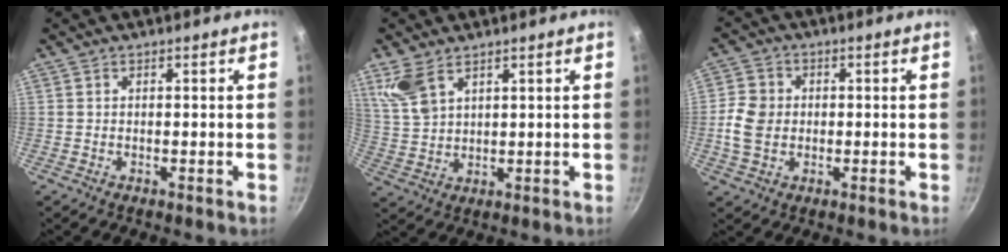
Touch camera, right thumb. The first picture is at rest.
{"total": 6.9, "force": [4.3, 3.5, 4.1], "torque": [-0.078, -0.017, 0.100]}
{"total": 7.2, "force": [-0.5, 6.0, 4.1], "torque": [-0.065, 0.007, -0.015]}